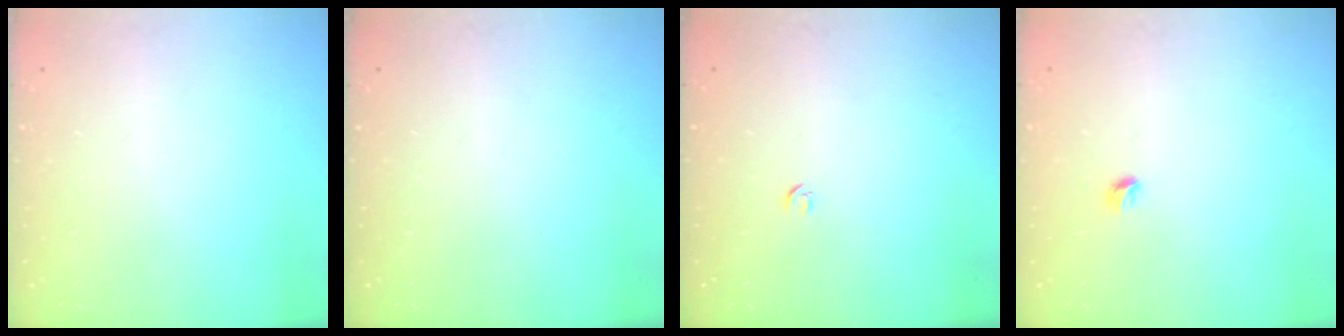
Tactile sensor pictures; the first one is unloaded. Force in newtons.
{"total": 0.0}
{"total": 3.4, "press": 3.3, "slide": 0.6}
{"total": 3.7, "press": 3.6, "slide": 0.8}